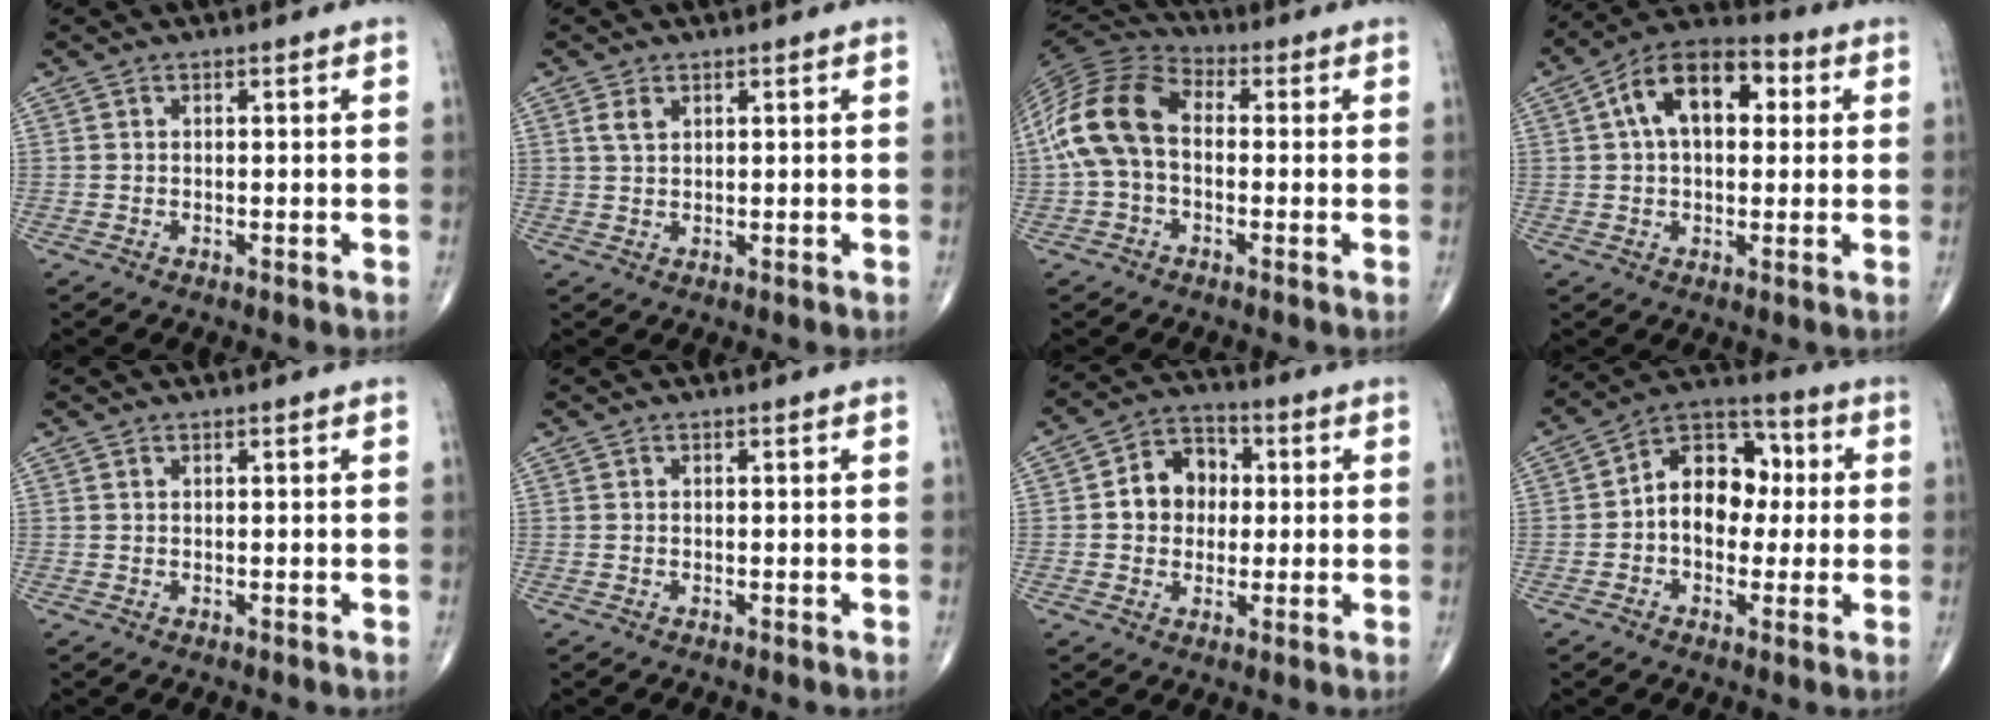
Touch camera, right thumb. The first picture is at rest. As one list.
[{"total": 2.3, "force": [1.1, 1.4, 1.5], "torque": [-0.029, 0.002, 0.026]}, {"total": 14.3, "force": [-0.3, 9.5, 10.7], "torque": [-0.219, 0.035, -0.017]}, {"total": 14.1, "force": [3.2, 8.3, 10.9], "torque": [-0.162, 0.029, 0.043]}, {"total": 0.0}, {"total": 0.0}, {"total": 9.3, "force": [0.7, 7.7, 5.2], "torque": [-0.048, 0.019, 0.002]}, {"total": 12.9, "force": [0.4, 9.1, 9.1], "torque": [-0.107, 0.037, -0.007]}]